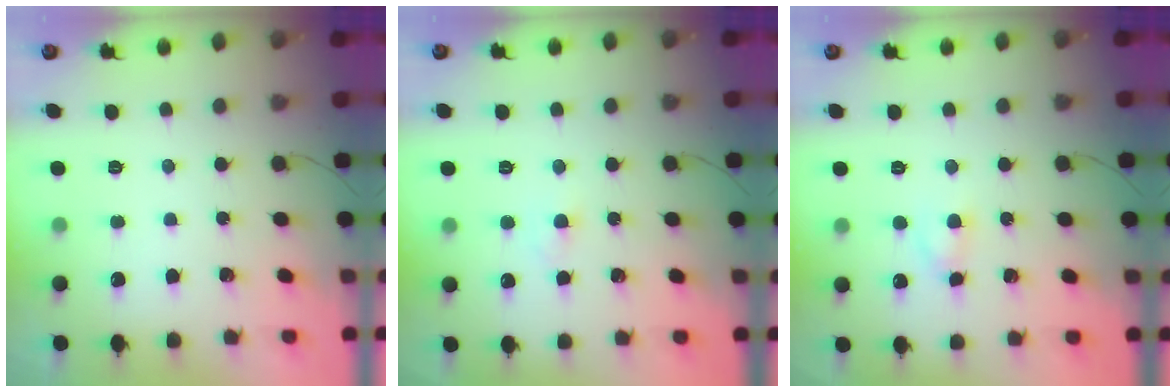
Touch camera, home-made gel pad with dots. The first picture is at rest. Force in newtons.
{"total": 2.6, "press": 2.4, "slide": 0.9}
{"total": 2.9, "press": 2.7, "slide": 1.2}